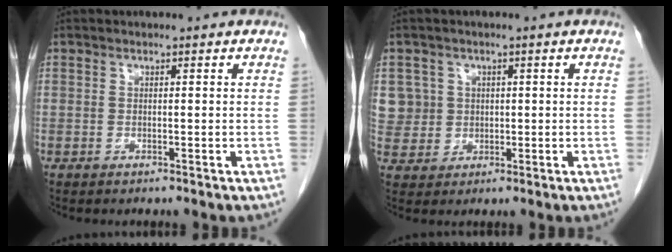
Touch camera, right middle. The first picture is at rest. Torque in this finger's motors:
{"motor_torque": [0.17, 0.01, 0.00, 0.00]}